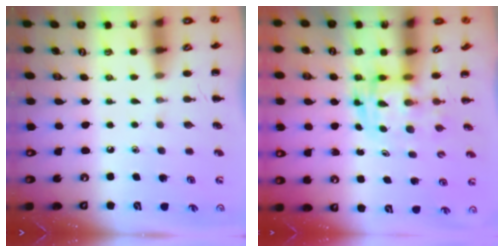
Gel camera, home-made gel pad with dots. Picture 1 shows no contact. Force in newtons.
{"total": 2.8, "press": 2.7, "slide": 0.5}